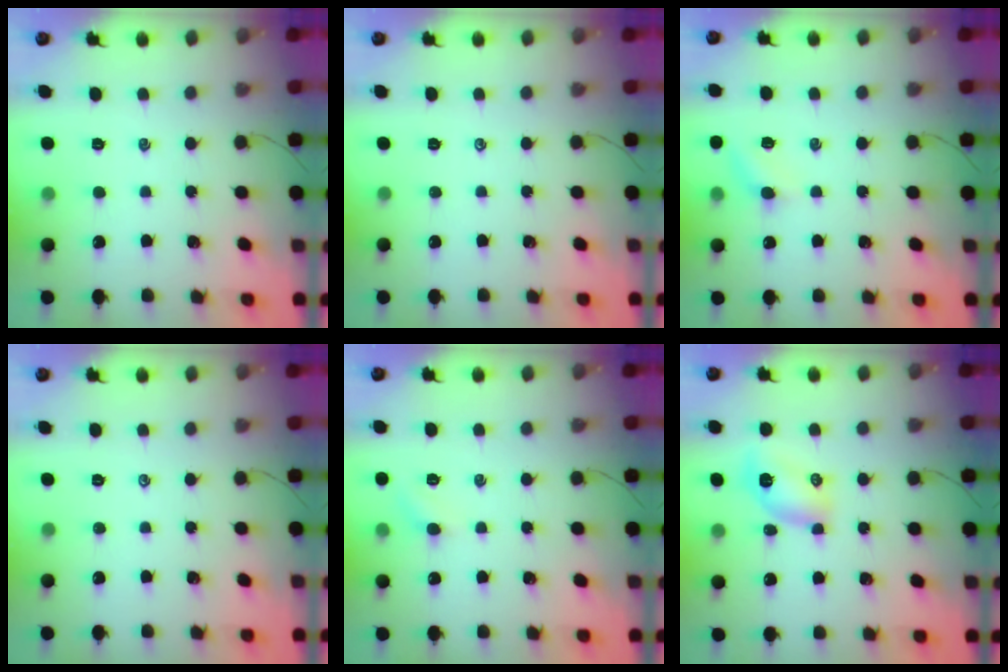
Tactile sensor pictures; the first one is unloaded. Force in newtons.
{"total": 0.0}
{"total": 5.8, "press": 5.6, "slide": 1.5}
{"total": 0.0}
{"total": 3.1, "press": 3.0, "slide": 1.0}
{"total": 6.0, "press": 5.9, "slide": 1.4}